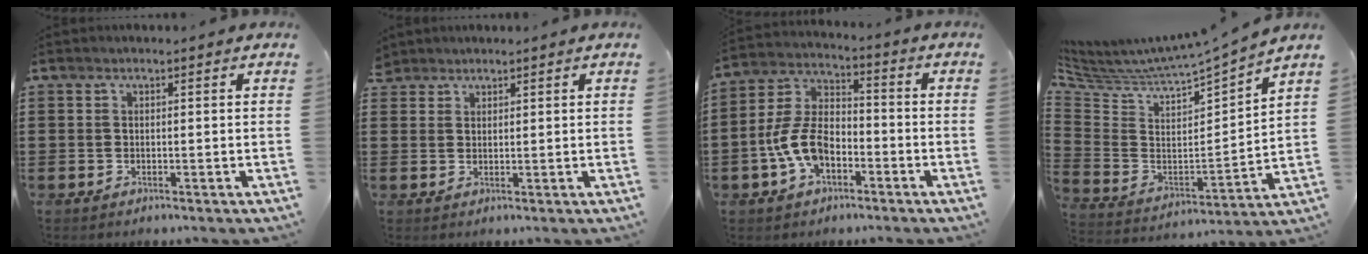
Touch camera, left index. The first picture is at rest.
{"total": 1.7, "force": [1.5, 0.8, 0.0], "torque": [-0.004, 0.004, 0.030]}
{"total": 8.7, "force": [-3.8, 4.8, 6.2], "torque": [-0.161, 0.004, -0.080]}
{"total": 4.2, "force": [4.1, 0.5, 0.7], "torque": [-0.045, -0.050, 0.062]}